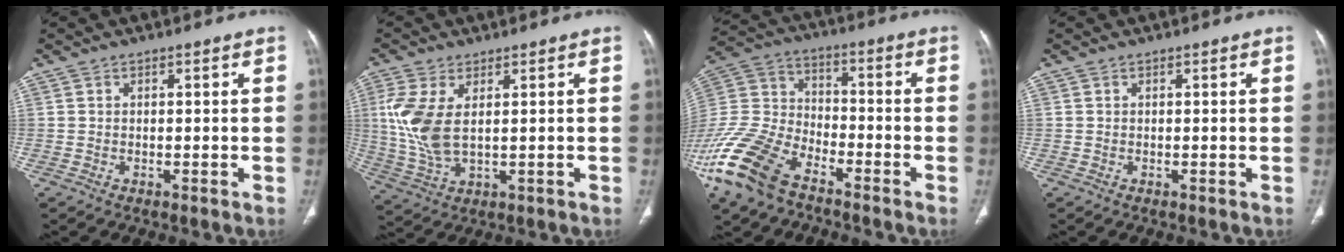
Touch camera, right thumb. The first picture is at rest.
{"total": 9.5, "force": [1.7, 4.6, 8.1], "torque": [-0.191, -0.006, 0.044]}
{"total": 18.9, "force": [-12.2, 9.9, 10.5], "torque": [-0.236, 0.040, -0.235]}
{"total": 0.0}